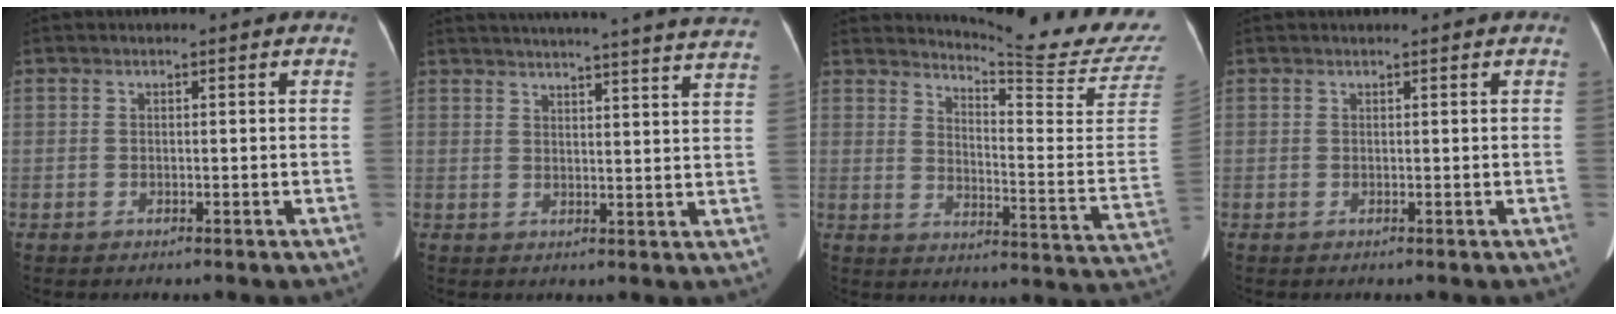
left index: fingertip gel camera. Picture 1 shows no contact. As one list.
[{"total": 28.7, "force": [26.9, 0.4, 10.0], "torque": [-0.153, -0.052, 0.318]}, {"total": 17.6, "force": [17.0, -2.3, 3.8], "torque": [-0.070, -0.148, 0.203]}, {"total": 0.9, "force": [0.9, -0.1, 0.3], "torque": [-0.006, 0.015, 0.019]}]